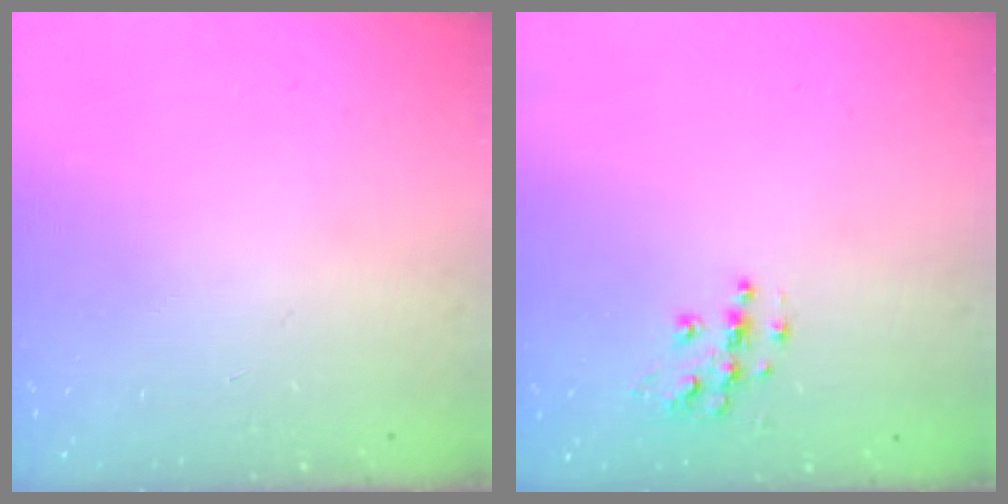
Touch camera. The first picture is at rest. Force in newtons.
{"total": 6.3, "press": 6.3, "slide": 0.3}